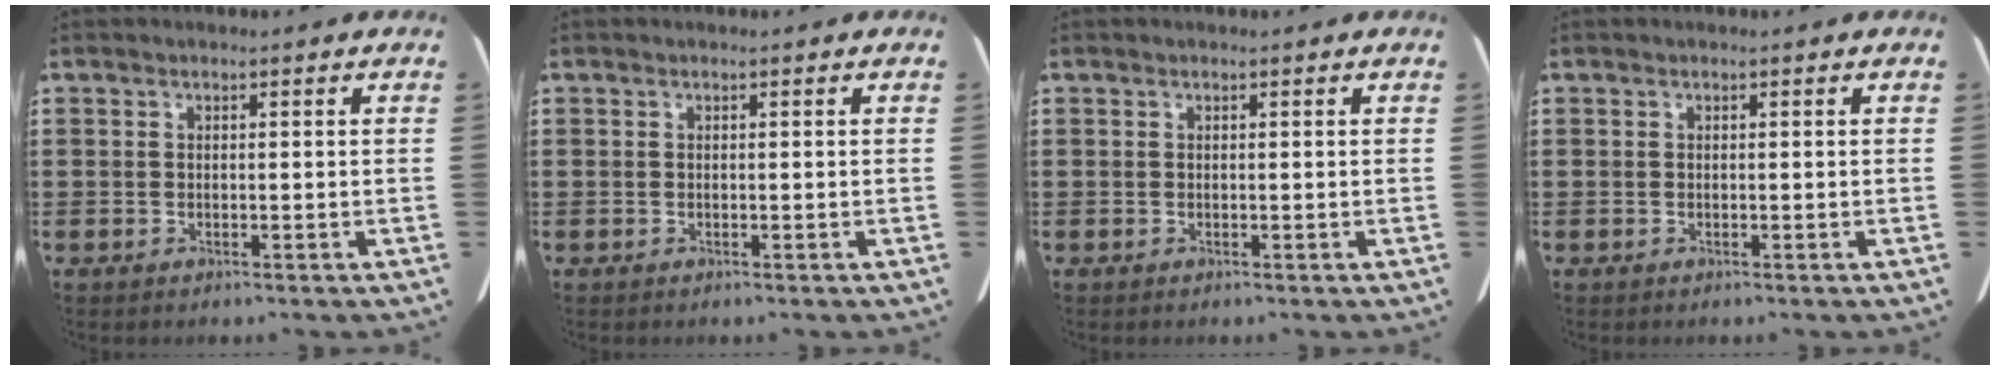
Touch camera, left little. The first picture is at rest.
{"total": 0.0}
{"total": 0.0}
{"total": 0.0}